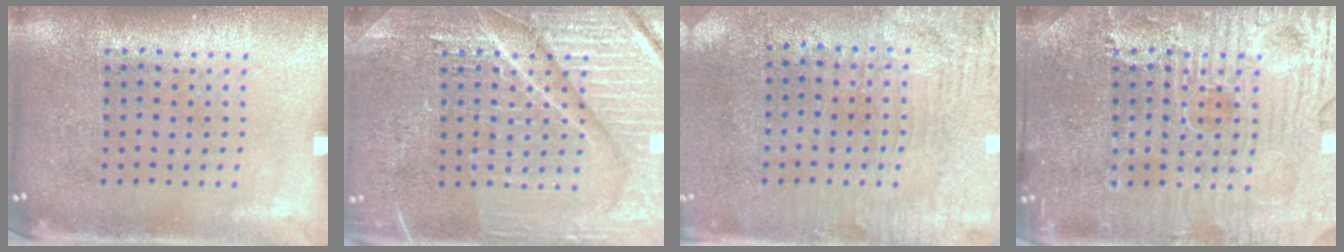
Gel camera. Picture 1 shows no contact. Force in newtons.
{"total": 7.4, "press": 7.3, "slide": 1.1}
{"total": 3.2, "press": 2.8, "slide": 1.7}
{"total": 5.2, "press": 5.1, "slide": 0.6}